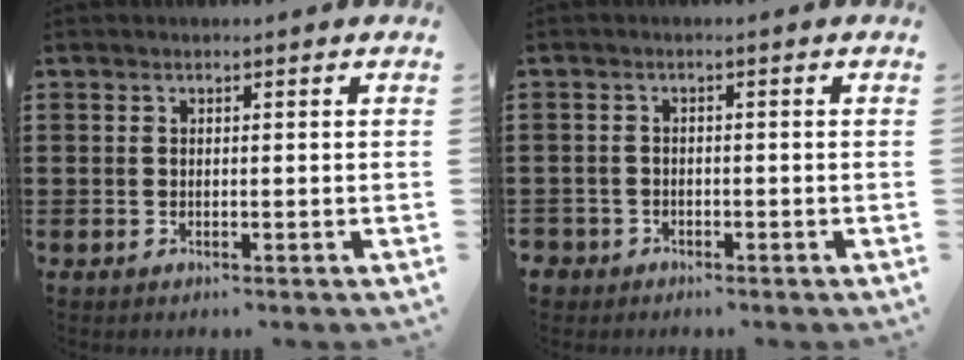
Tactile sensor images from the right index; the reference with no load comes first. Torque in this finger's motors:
{"motor_torque": [0.05, -0.27, 0.05, -0.01]}